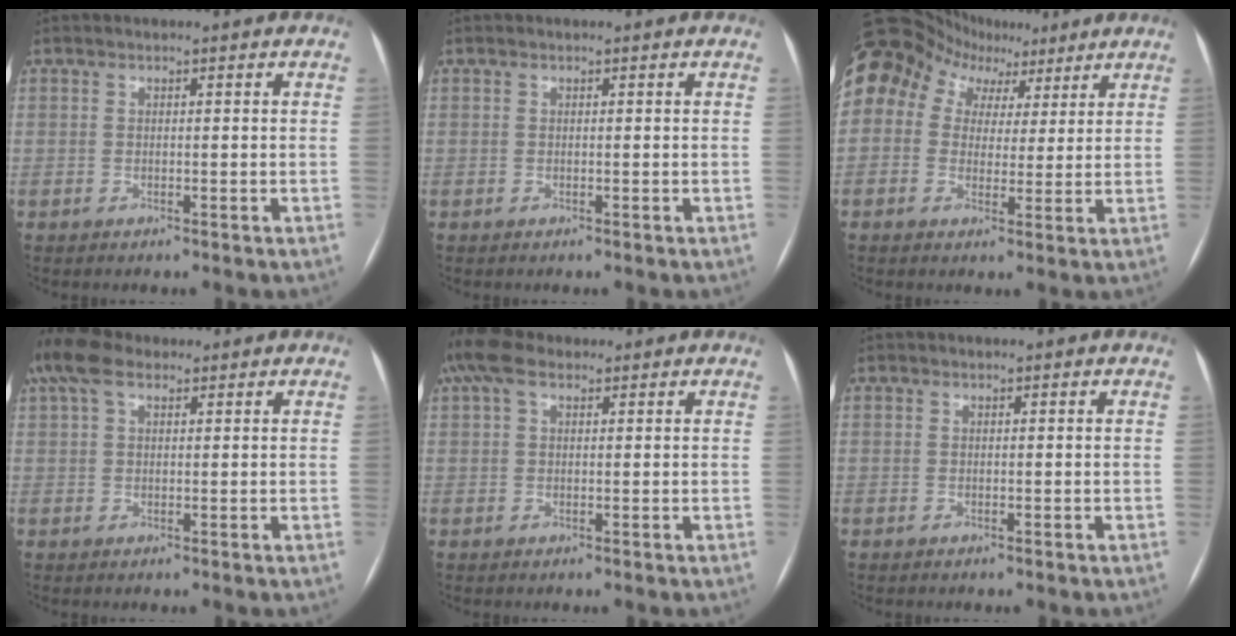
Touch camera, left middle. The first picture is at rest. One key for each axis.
{"total": 0.0}
{"total": 17.3, "fx": 8.9, "fy": 13.3, "fz": 6.6, "tx": -0.175, "ty": 0.093, "tz": 0.158}
{"total": 7.3, "fx": 4.7, "fy": 3.4, "fz": 4.5, "tx": -0.106, "ty": 0.043, "tz": 0.094}
{"total": 5.8, "fx": 3.7, "fy": 2.8, "fz": 3.6, "tx": -0.085, "ty": 0.044, "tz": 0.073}
{"total": 0.0}